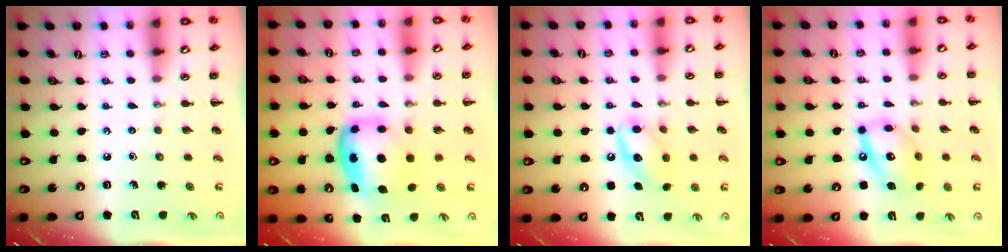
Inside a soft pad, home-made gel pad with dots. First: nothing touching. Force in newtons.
{"total": 6.2, "press": 6.1, "slide": 1.2}
{"total": 12.8, "press": 12.8, "slide": 1.2}
{"total": 13.8, "press": 13.7, "slide": 1.9}